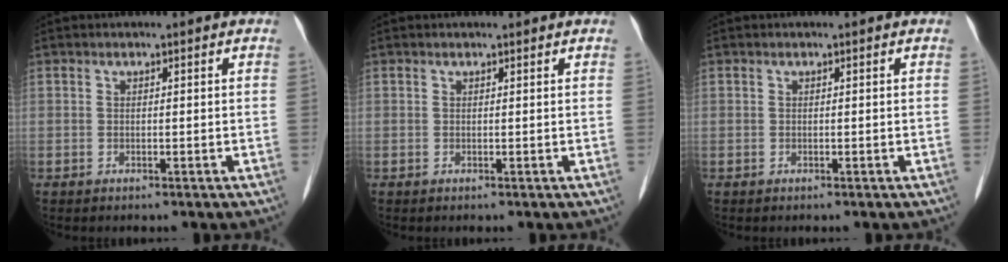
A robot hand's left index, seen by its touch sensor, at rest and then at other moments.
{"total": 0.9, "force": [0.8, 0.1, 0.2], "torque": [-0.012, 0.004, 0.011]}
{"total": 0.0}